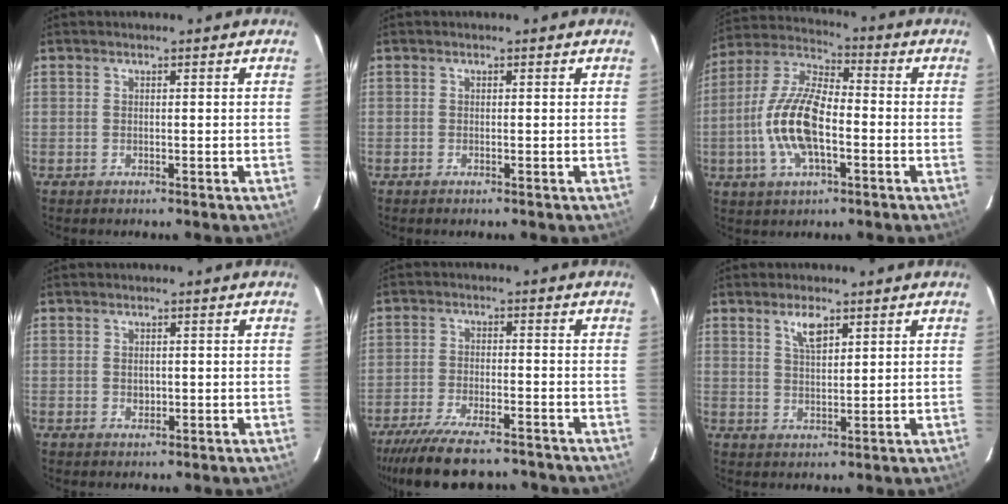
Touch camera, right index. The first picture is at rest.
{"total": 0.0}
{"total": 14.5, "force": [-3.4, 6.1, 12.6], "torque": [-0.266, 0.003, -0.069]}
{"total": 1.6, "force": [-0.1, 1.4, 0.8], "torque": [-0.012, 0.001, -0.001]}
{"total": 15.4, "force": [-12.8, 4.3, 7.4], "torque": [-0.162, -0.026, -0.204]}
{"total": 4.4, "force": [2.6, 1.7, 3.1], "torque": [-0.054, 0.002, 0.048]}